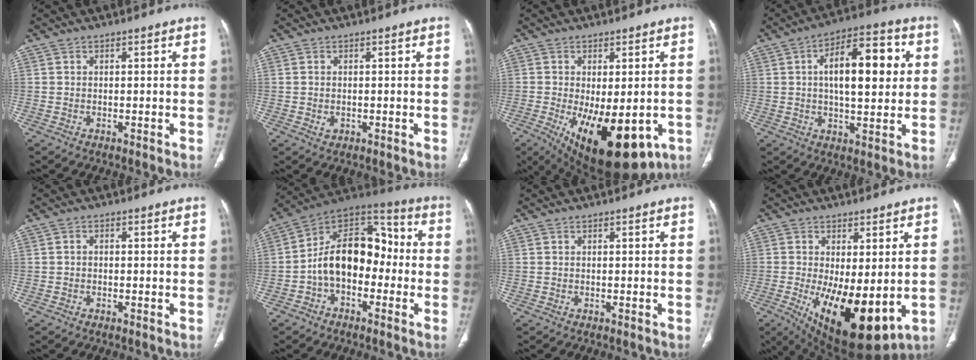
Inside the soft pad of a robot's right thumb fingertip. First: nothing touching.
{"total": 1.4, "force": [-0.2, 1.1, 0.8], "torque": [-0.015, 0.001, 0.001]}
{"total": 18.6, "force": [-6.8, 8.4, 15.1], "torque": [-0.198, -0.018, -0.079]}
{"total": 15.5, "force": [2.9, 6.8, 13.6], "torque": [-0.181, 0.014, 0.039]}
{"total": 0.7, "force": [-0.2, 0.5, 0.4], "torque": [-0.005, 0.002, -0.007]}
{"total": 16.1, "force": [-2.4, 10.6, 11.8], "torque": [-0.164, 0.058, -0.053]}
{"total": 0.0}
{"total": 16.6, "force": [-3.1, 7.0, 14.8], "torque": [-0.238, -0.033, -0.023]}